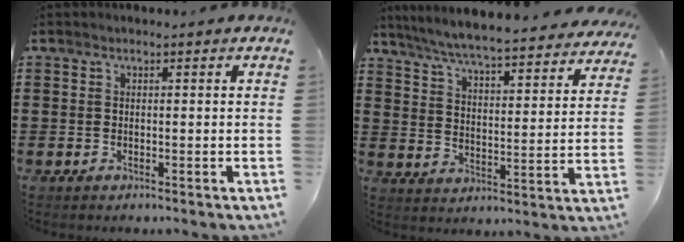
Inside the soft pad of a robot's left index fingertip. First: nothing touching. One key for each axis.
{"total": 6.0, "fx": 5.8, "fy": -0.4, "fz": 1.7, "tx": -0.061, "ty": -0.047, "tz": 0.096}